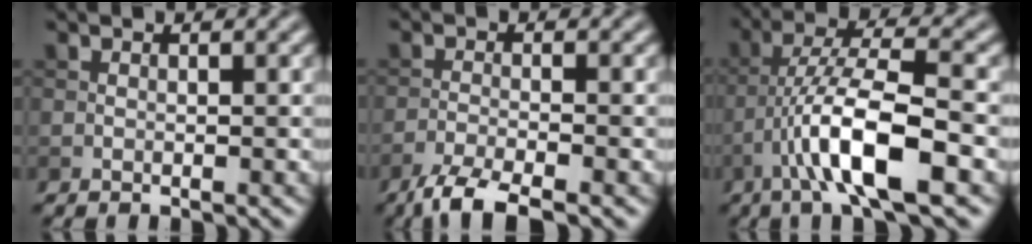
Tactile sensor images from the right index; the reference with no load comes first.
{"total": 4.3, "force": [-3.3, 0.7, 2.6], "torque": [-0.053, -0.008, -0.072]}
{"total": 9.1, "force": [-3.8, 2.1, 8.0], "torque": [-0.142, 0.016, -0.074]}